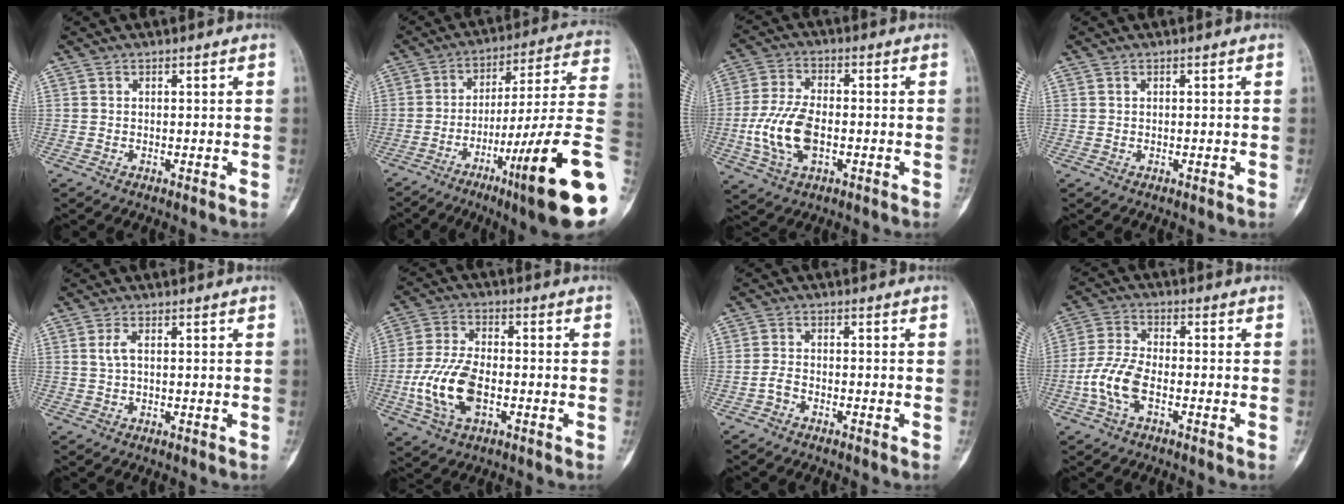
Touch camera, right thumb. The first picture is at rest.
{"total": 23.8, "force": [-7.3, 1.6, 22.6], "torque": [-0.304, 0.030, -0.110]}
{"total": 11.3, "force": [-2.1, 6.2, 9.2], "torque": [-0.191, 0.009, -0.040]}
{"total": 0.0}
{"total": 1.9, "force": [0.4, 0.8, 1.7], "torque": [-0.045, 0.006, 0.013]}
{"total": 12.0, "force": [-2.9, 6.5, 9.6], "torque": [-0.201, 0.012, -0.055]}
{"total": 2.0, "force": [-1.3, 1.1, 1.1], "torque": [-0.026, 0.013, -0.027]}
{"total": 8.0, "force": [-2.7, 3.8, 6.5], "torque": [-0.148, 0.021, -0.056]}